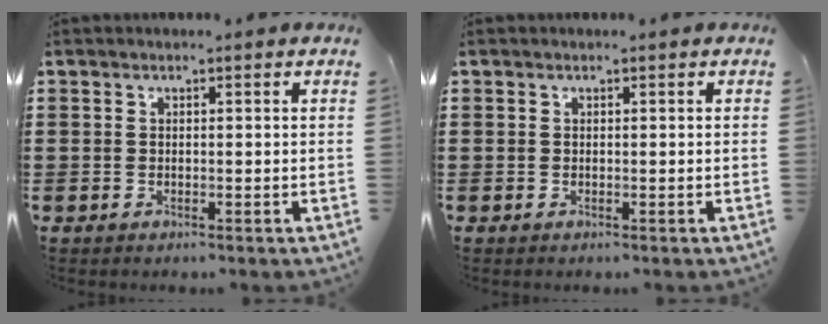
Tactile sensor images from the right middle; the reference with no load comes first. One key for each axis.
{"total": 0.0}